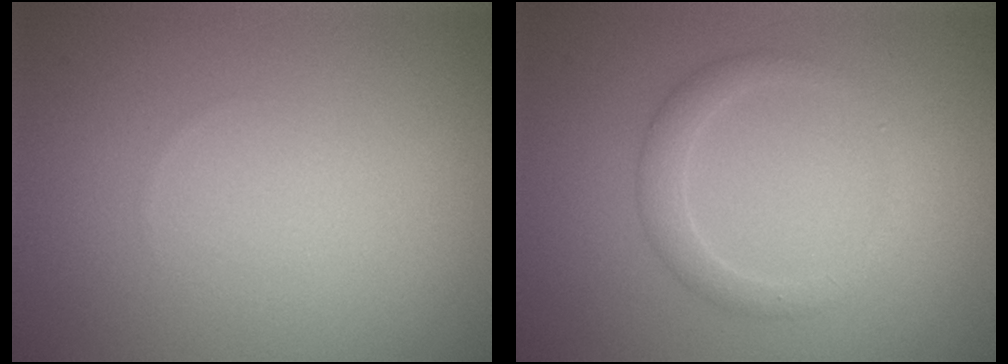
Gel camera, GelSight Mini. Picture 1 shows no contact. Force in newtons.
{"total": 1.9, "press": 1.9, "slide": 0.0}